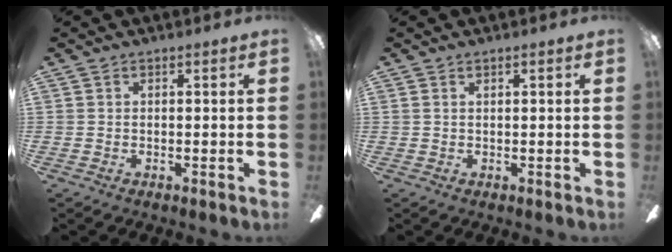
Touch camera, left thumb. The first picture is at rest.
{"total": 0.6, "force": [0.4, 0.2, 0.3], "torque": [-0.007, 0.002, 0.008]}